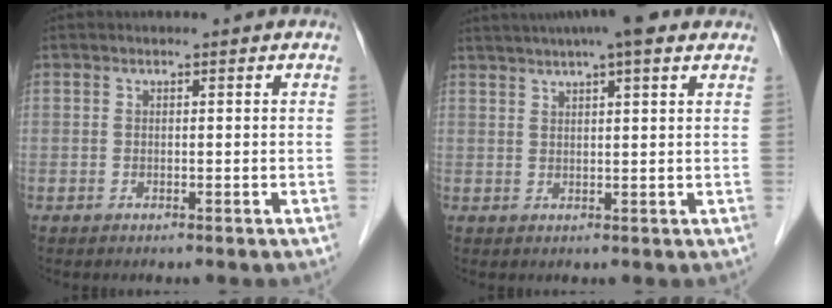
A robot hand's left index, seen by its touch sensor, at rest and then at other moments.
{"total": 10.7, "force": [8.2, 1.1, 6.8], "torque": [-0.107, 0.037, 0.111]}